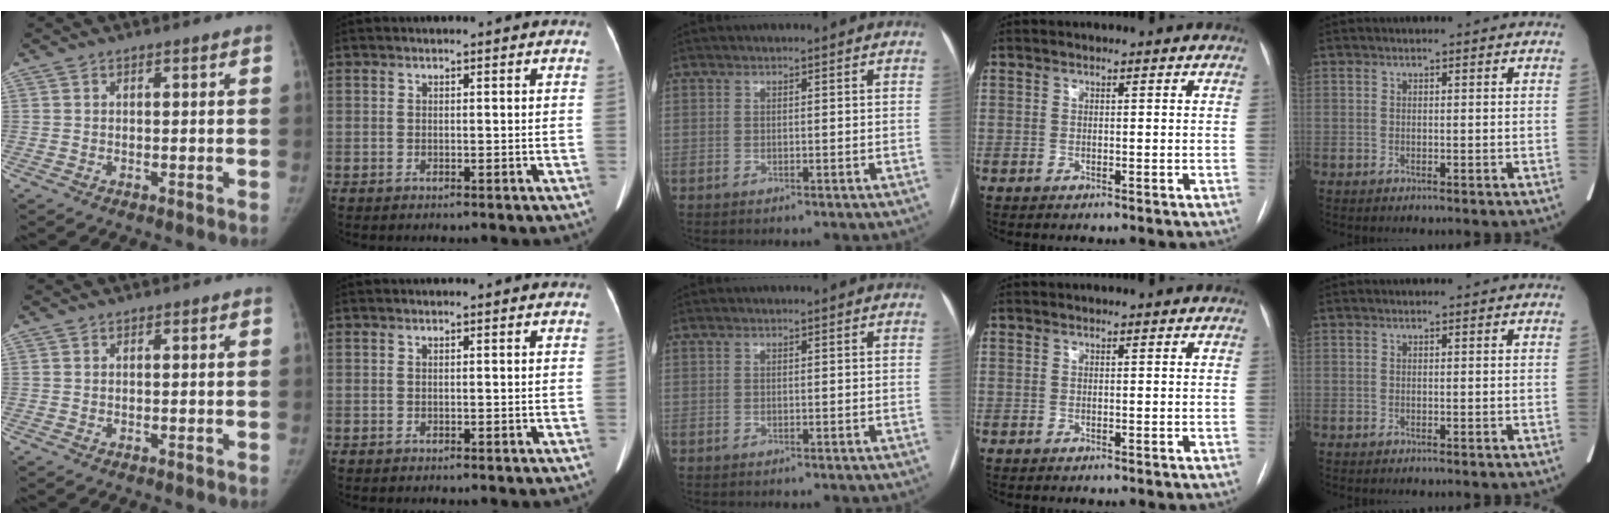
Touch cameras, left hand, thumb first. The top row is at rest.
{}